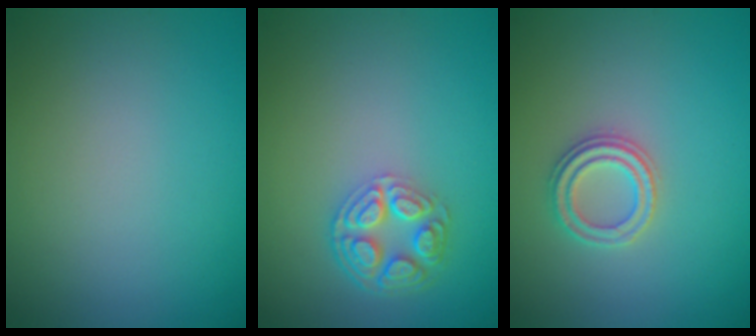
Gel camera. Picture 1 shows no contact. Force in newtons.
{"total": 4.5, "press": 3.3, "slide": 3.0}
{"total": 2.3, "press": 2.3, "slide": 0.3}